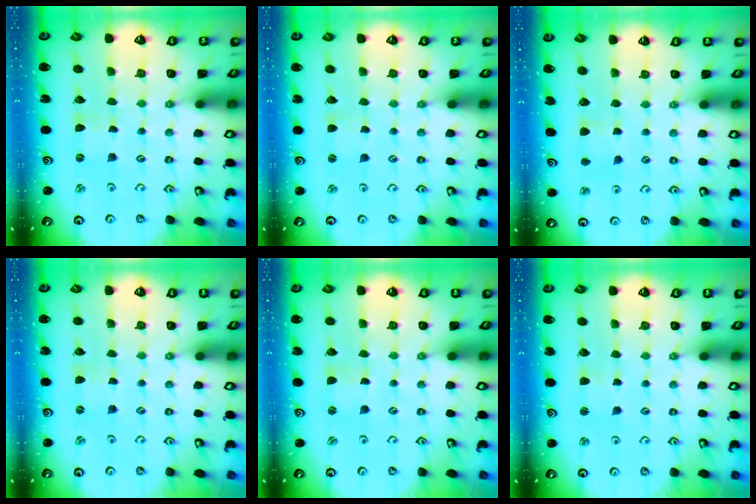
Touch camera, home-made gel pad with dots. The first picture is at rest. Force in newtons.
{"total": 2.0, "press": 2.0, "slide": 0.4}
{"total": 2.9, "press": 2.9, "slide": 0.4}
{"total": 0.0}
{"total": 0.6, "press": 0.5, "slide": 0.2}
{"total": 1.5, "press": 1.4, "slide": 0.4}